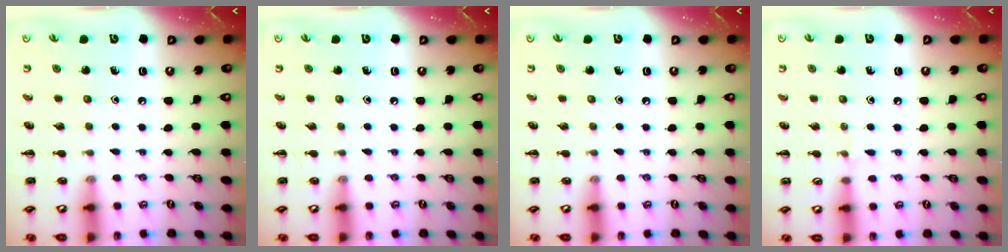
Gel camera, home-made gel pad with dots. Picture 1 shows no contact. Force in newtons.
{"total": 0.0}
{"total": 0.0}
{"total": 3.5, "press": 3.3, "slide": 1.2}